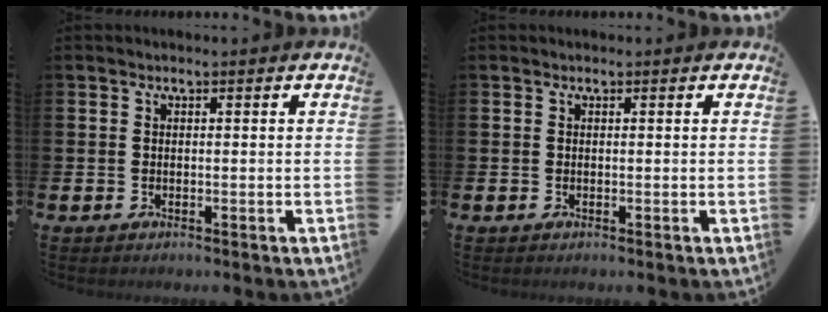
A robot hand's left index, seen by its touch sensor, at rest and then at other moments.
{"total": 0.0}